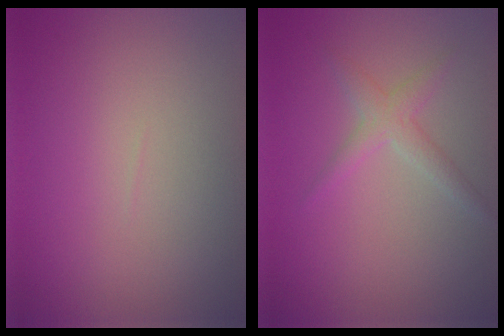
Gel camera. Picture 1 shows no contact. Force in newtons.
{"total": 1.9, "press": 1.9, "slide": 0.1}